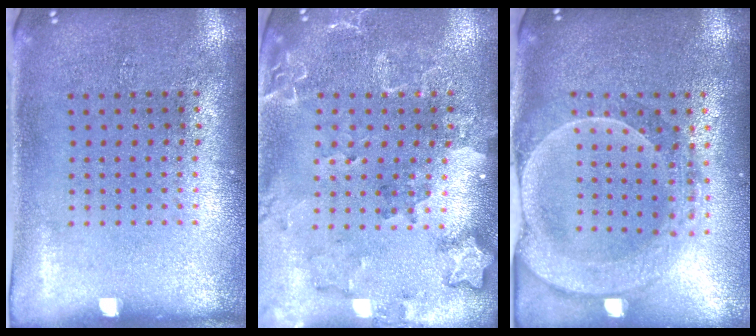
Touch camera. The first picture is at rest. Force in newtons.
{"total": 2.0, "press": 1.9, "slide": 0.5}
{"total": 2.3, "press": 2.1, "slide": 0.9}